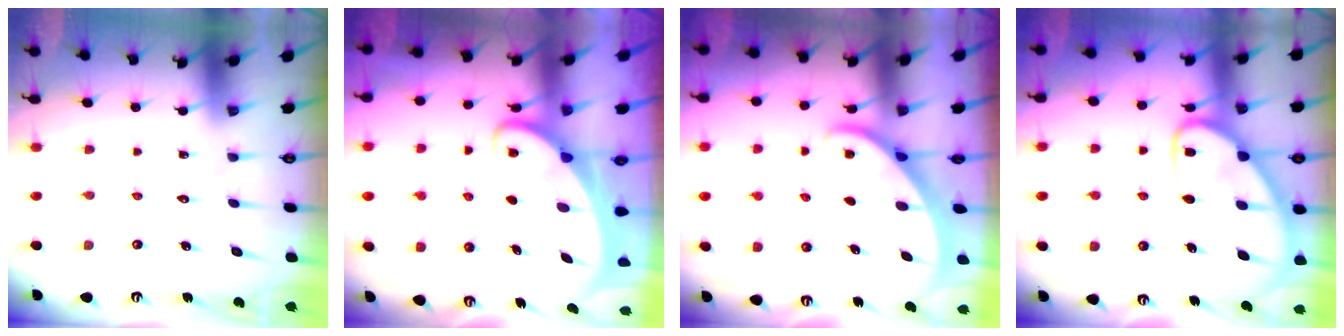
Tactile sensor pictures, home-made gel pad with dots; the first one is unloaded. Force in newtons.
{"total": 3.0, "press": 3.0, "slide": 0.4}
{"total": 2.3, "press": 2.3, "slide": 0.2}
{"total": 13.1, "press": 13.0, "slide": 0.8}